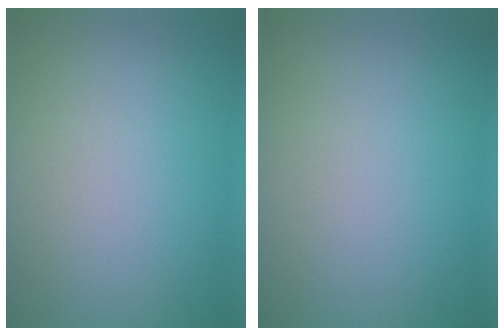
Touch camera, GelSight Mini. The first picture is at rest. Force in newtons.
{"total": 0.0}